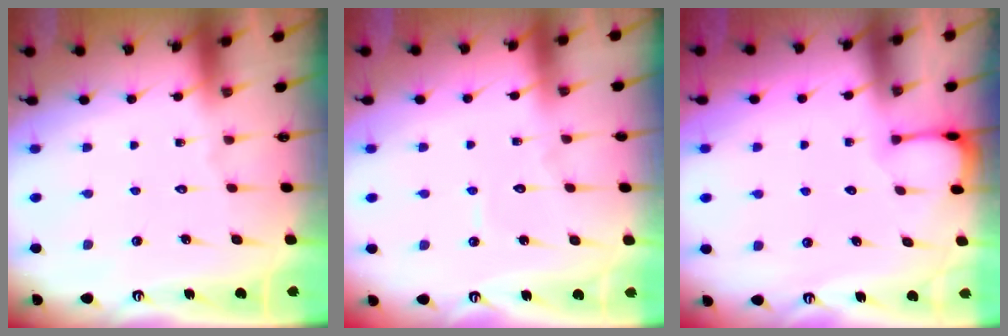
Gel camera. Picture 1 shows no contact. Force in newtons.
{"total": 4.1, "press": 4.0, "slide": 0.5}
{"total": 1.9, "press": 1.9, "slide": 0.2}